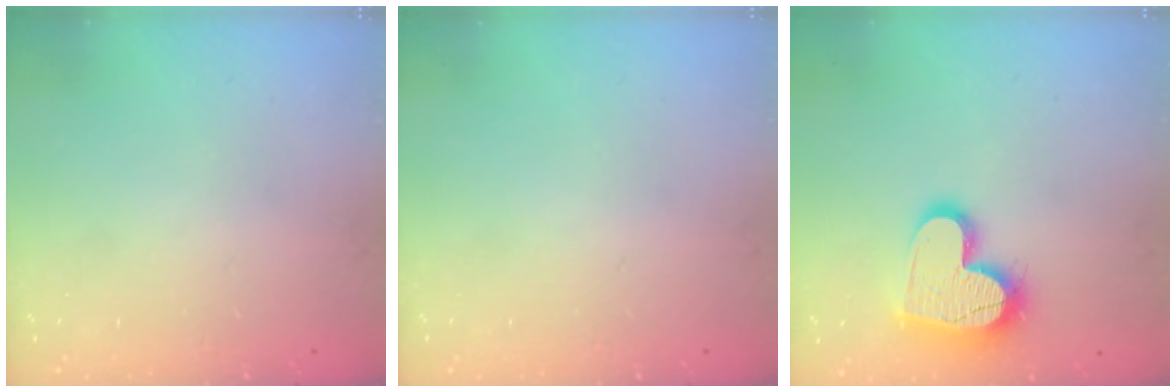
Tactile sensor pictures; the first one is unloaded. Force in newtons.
{"total": 0.0}
{"total": 16.5, "press": 16.5, "slide": 1.1}